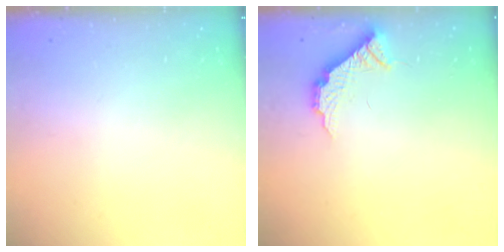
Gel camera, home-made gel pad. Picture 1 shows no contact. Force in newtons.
{"total": 10.3, "press": 10.3, "slide": 0.2}